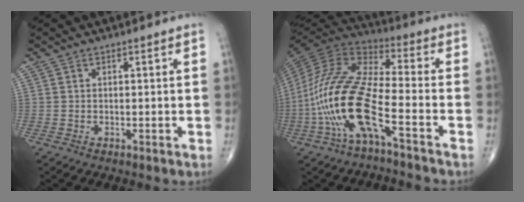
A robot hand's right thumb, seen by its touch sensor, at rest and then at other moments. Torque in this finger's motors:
{"motor_torque": [2.40, 2.61, 2.53, -0.24, 0.84]}